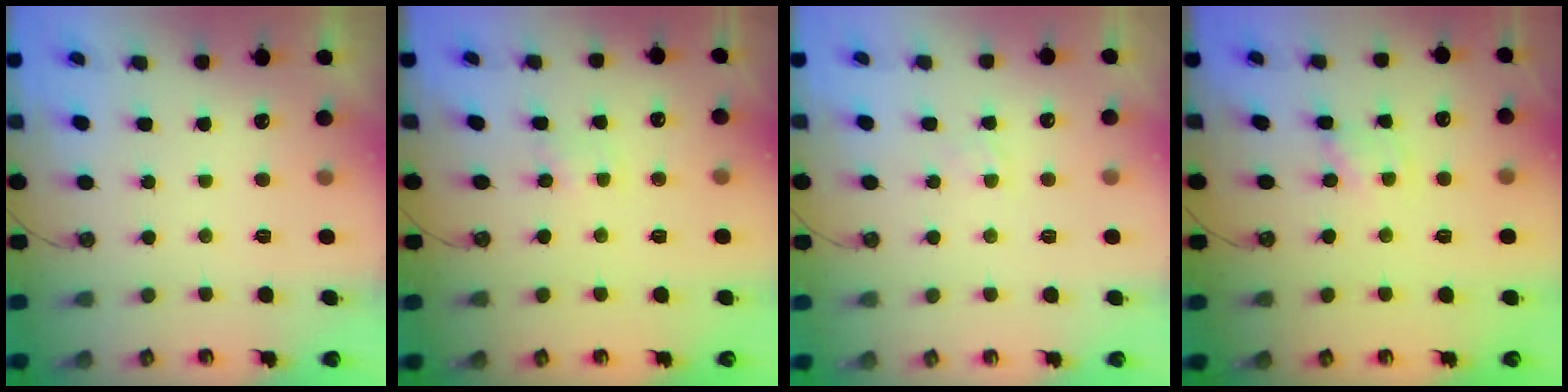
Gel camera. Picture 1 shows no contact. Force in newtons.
{"total": 2.0, "press": 2.0, "slide": 0.3}
{"total": 3.5, "press": 3.5, "slide": 0.5}
{"total": 1.6, "press": 1.6, "slide": 0.2}